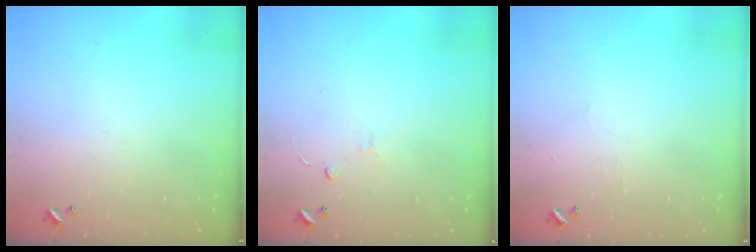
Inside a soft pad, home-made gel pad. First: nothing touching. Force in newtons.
{"total": 1.6, "press": 1.5, "slide": 0.4}
{"total": 2.3, "press": 2.3, "slide": 0.4}